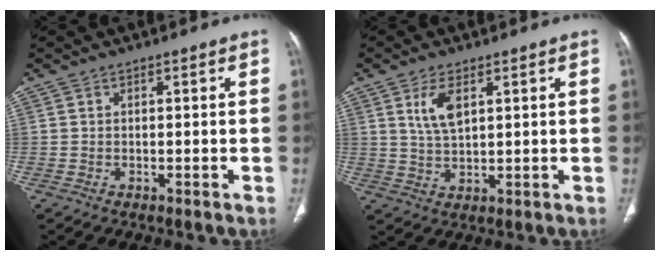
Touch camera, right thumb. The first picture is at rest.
{"total": 5.5, "force": [2.3, 2.4, 4.4], "torque": [-0.086, -0.011, 0.051]}